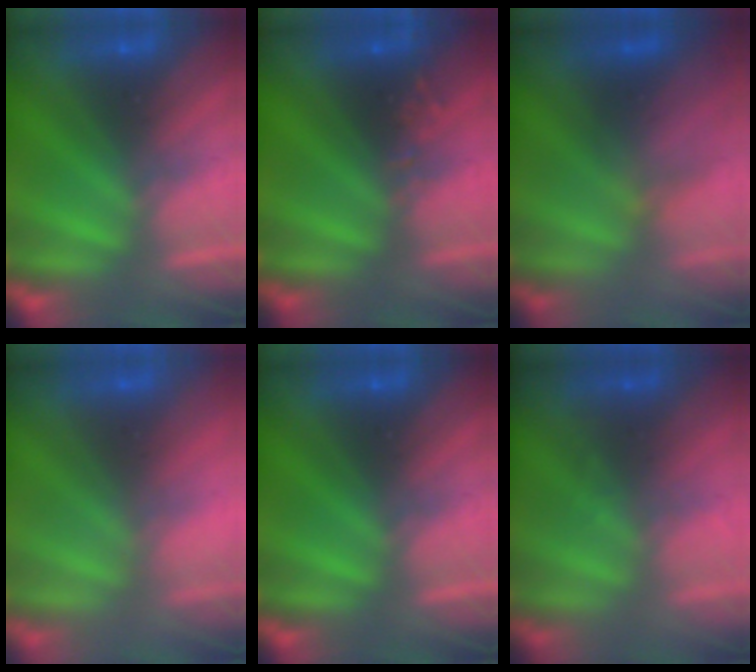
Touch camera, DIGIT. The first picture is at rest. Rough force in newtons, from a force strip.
{"total": 2.4}
{"total": 3.4}
{"total": 2.5}
{"total": 0.0}
{"total": 1.4}